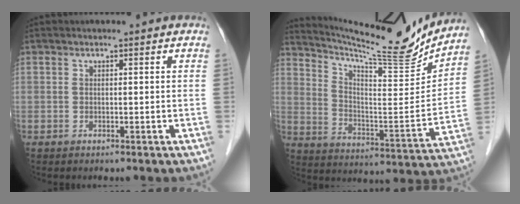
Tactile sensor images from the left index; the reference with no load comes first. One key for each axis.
{"total": 18.8, "fx": 17.8, "fy": 0.0, "fz": 6.2, "tx": -0.117, "ty": -0.063, "tz": 0.267}